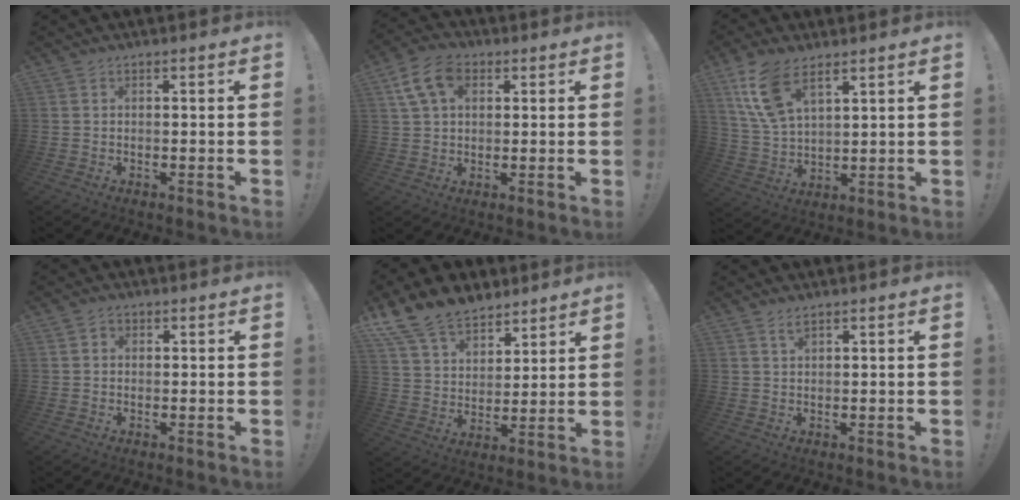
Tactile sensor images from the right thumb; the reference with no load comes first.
{"total": 11.2, "force": [4.4, 7.3, 7.3], "torque": [-0.126, -0.001, 0.085]}
{"total": 12.3, "force": [7.3, 5.9, 7.9], "torque": [-0.160, -0.018, 0.140]}
{"total": 1.8, "force": [0.4, 1.5, 0.9], "torque": [-0.009, 0.000, 0.005]}
{"total": 14.8, "force": [11.4, 8.2, 4.8], "torque": [-0.094, -0.082, 0.217]}
{"total": 1.8, "force": [1.3, 0.6, 1.2], "torque": [-0.014, -0.007, 0.021]}